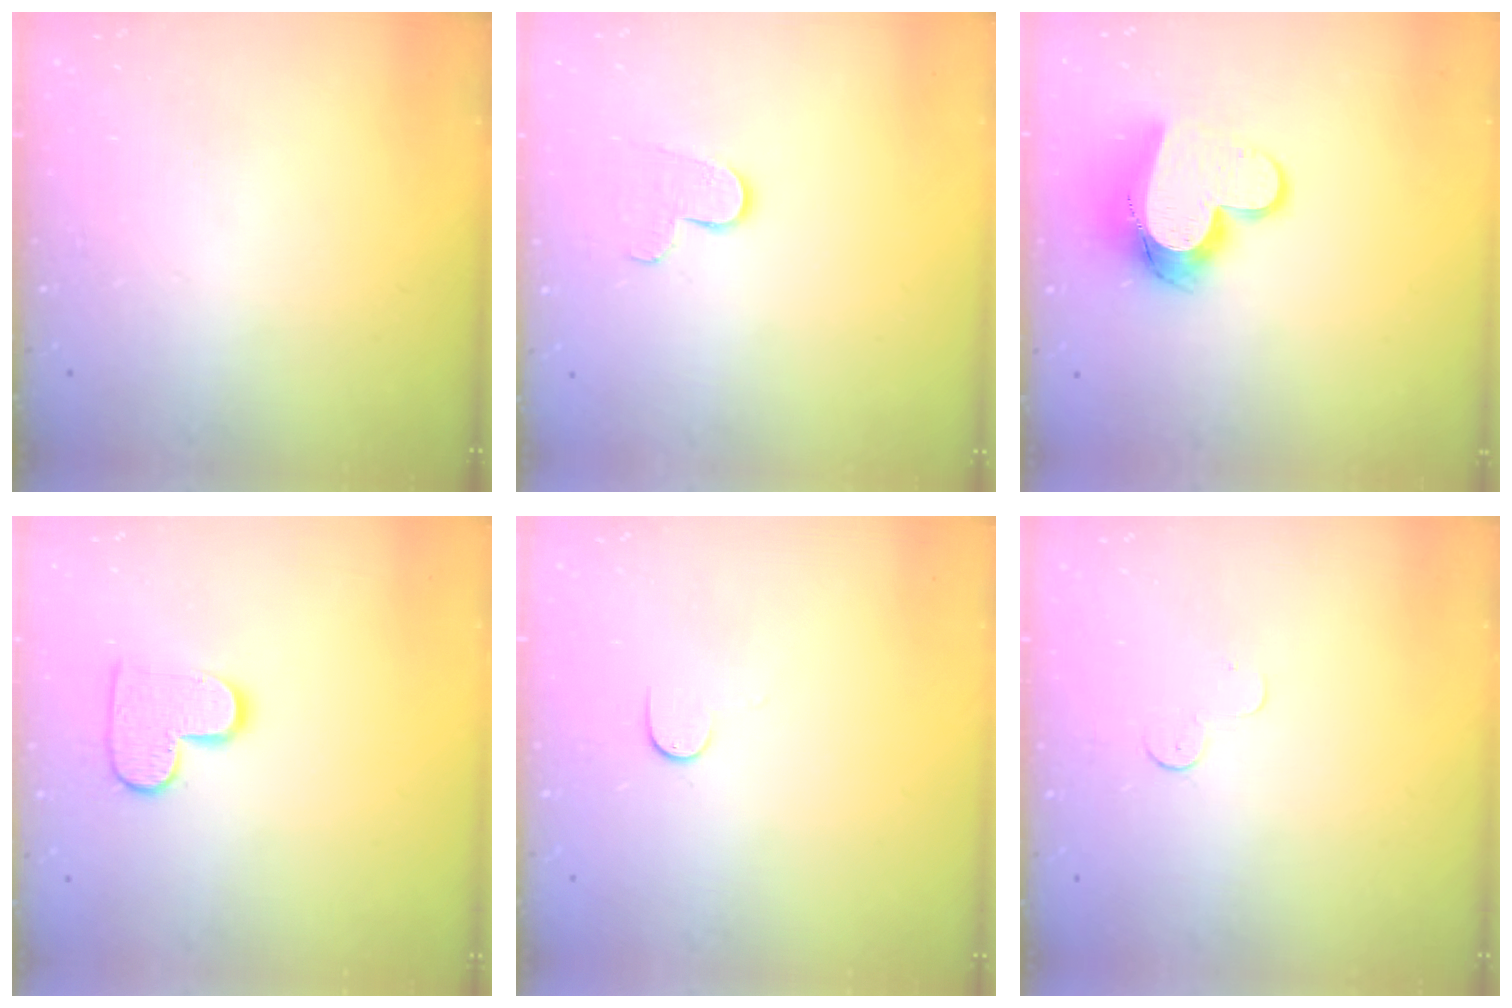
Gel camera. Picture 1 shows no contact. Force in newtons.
{"total": 5.9, "press": 5.9, "slide": 0.4}
{"total": 12.7, "press": 12.7, "slide": 1.4}
{"total": 9.8, "press": 9.8, "slide": 0.6}
{"total": 4.9, "press": 4.9, "slide": 0.5}
{"total": 3.6, "press": 3.5, "slide": 0.3}